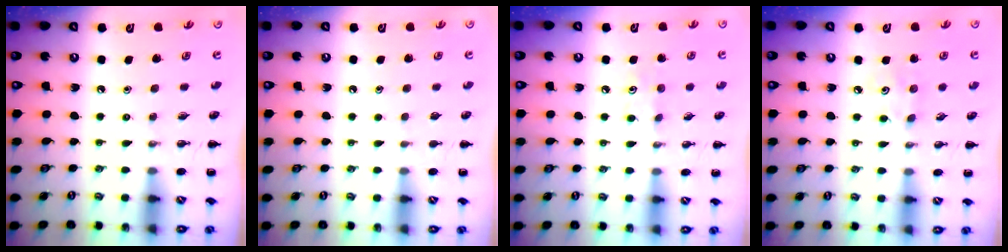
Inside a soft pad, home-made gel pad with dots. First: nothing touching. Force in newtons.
{"total": 0.8, "press": 0.8, "slide": 0.1}
{"total": 4.7, "press": 4.4, "slide": 1.4}
{"total": 3.6, "press": 3.5, "slide": 1.0}